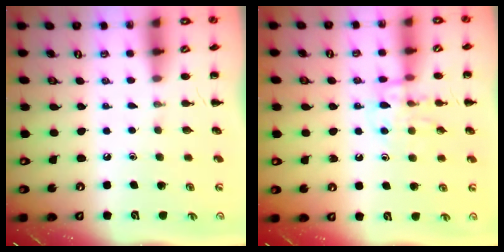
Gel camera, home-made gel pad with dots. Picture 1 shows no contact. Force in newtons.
{"total": 11.7, "press": 11.7, "slide": 0.8}